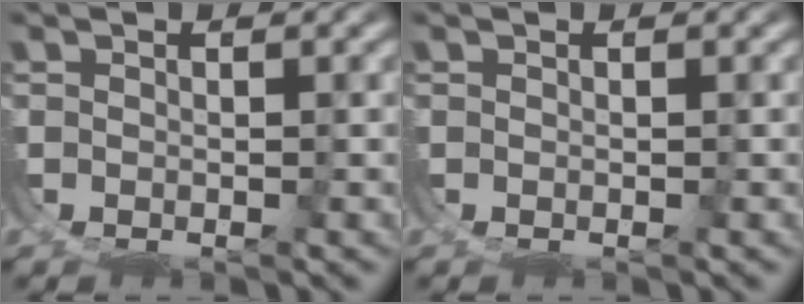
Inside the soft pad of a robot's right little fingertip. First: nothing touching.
{"total": 0.0}